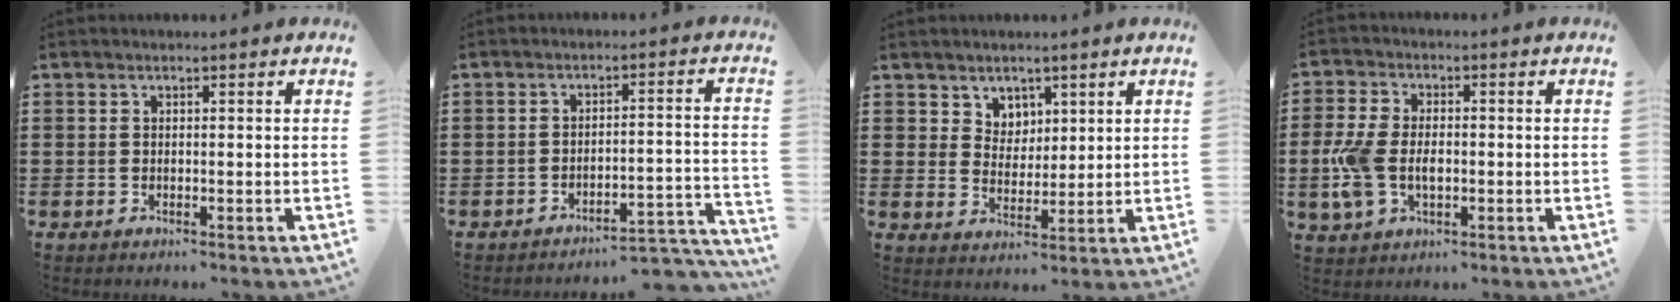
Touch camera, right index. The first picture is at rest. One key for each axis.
{"total": 4.2, "fx": -3.9, "fy": 0.0, "fz": 1.4, "tx": -0.027, "ty": -0.007, "tz": -0.082}
{"total": 4.4, "fx": 3.0, "fy": 3.2, "fz": 0.1, "tx": -0.019, "ty": 0.005, "tz": 0.057}
{"total": 6.4, "fx": -0.9, "fy": 4.0, "fz": 5.0, "tx": -0.126, "ty": -0.002, "tz": -0.022}